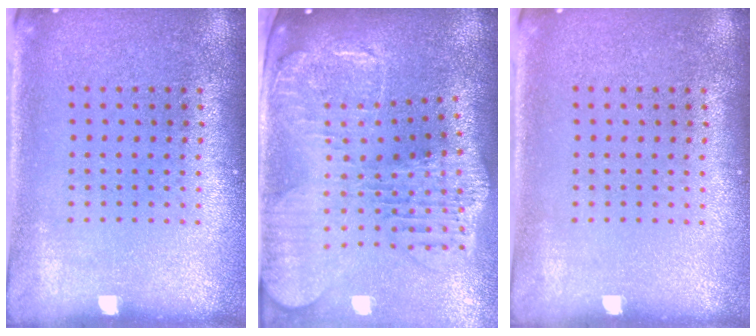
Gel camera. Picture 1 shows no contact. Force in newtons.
{"total": 2.9, "press": 2.4, "slide": 1.5}
{"total": 0.0}